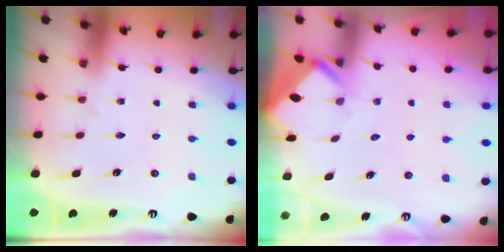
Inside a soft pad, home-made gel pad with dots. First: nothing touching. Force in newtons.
{"total": 3.0, "press": 3.0, "slide": 0.2}